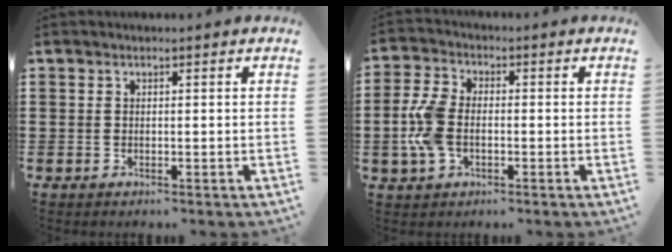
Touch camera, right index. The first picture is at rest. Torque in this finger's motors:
{"motor_torque": [1.78, 0.21, 0.81, 0.21]}